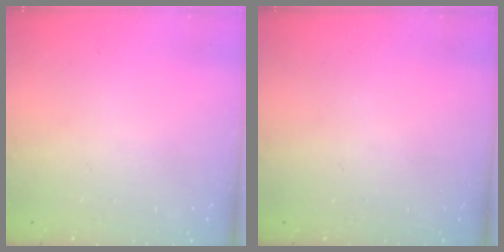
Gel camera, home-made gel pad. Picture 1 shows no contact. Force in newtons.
{"total": 0.0}